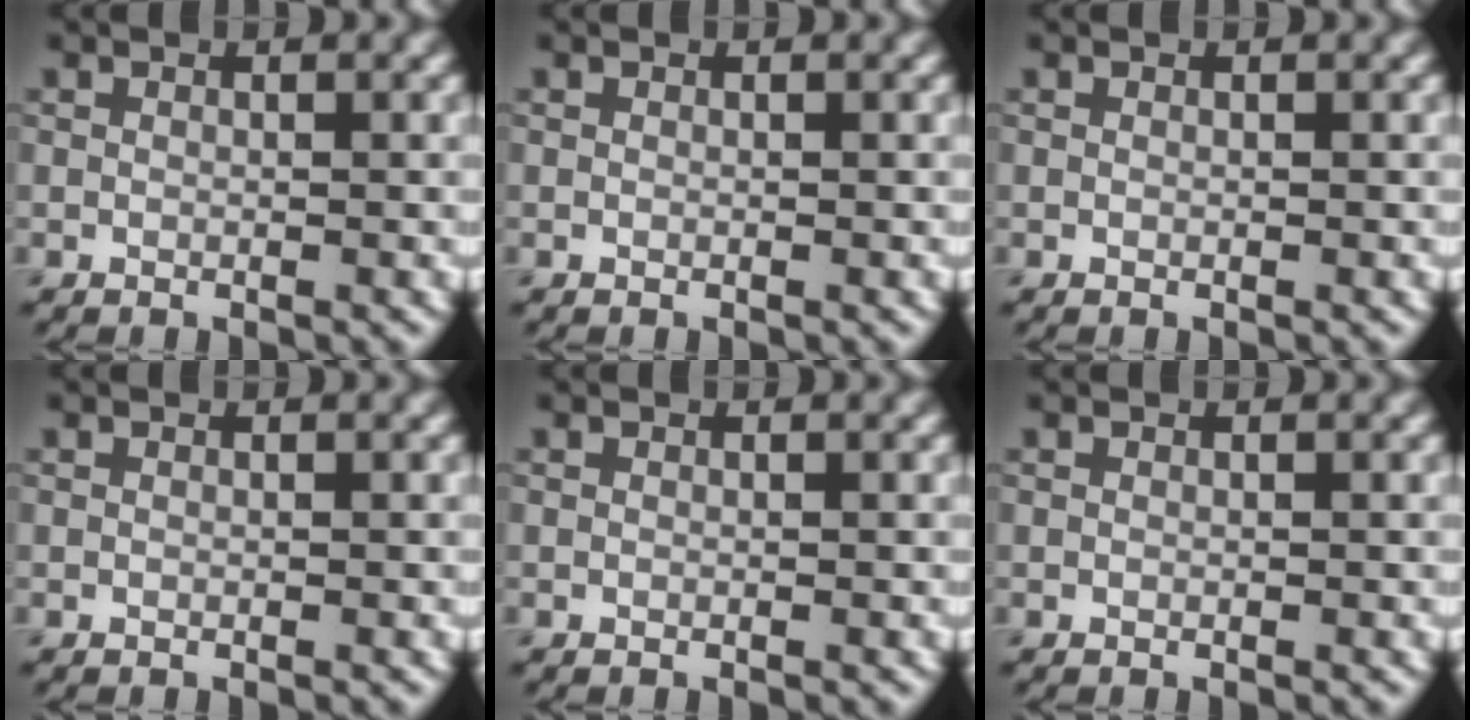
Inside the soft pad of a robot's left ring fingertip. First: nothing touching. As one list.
[{"total": 0.0}, {"total": 0.0}, {"total": 0.0}, {"total": 0.0}, {"total": 0.0}]